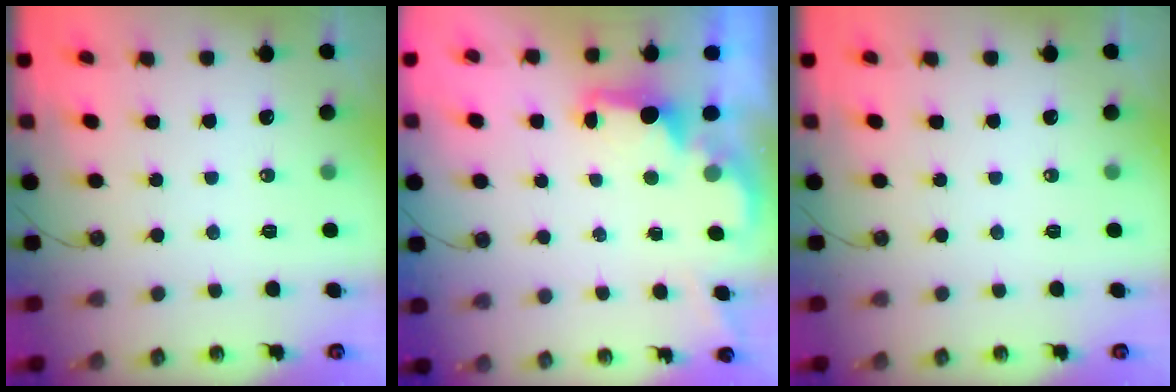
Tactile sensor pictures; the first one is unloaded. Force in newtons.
{"total": 1.9, "press": 1.7, "slide": 0.7}
{"total": 0.0}